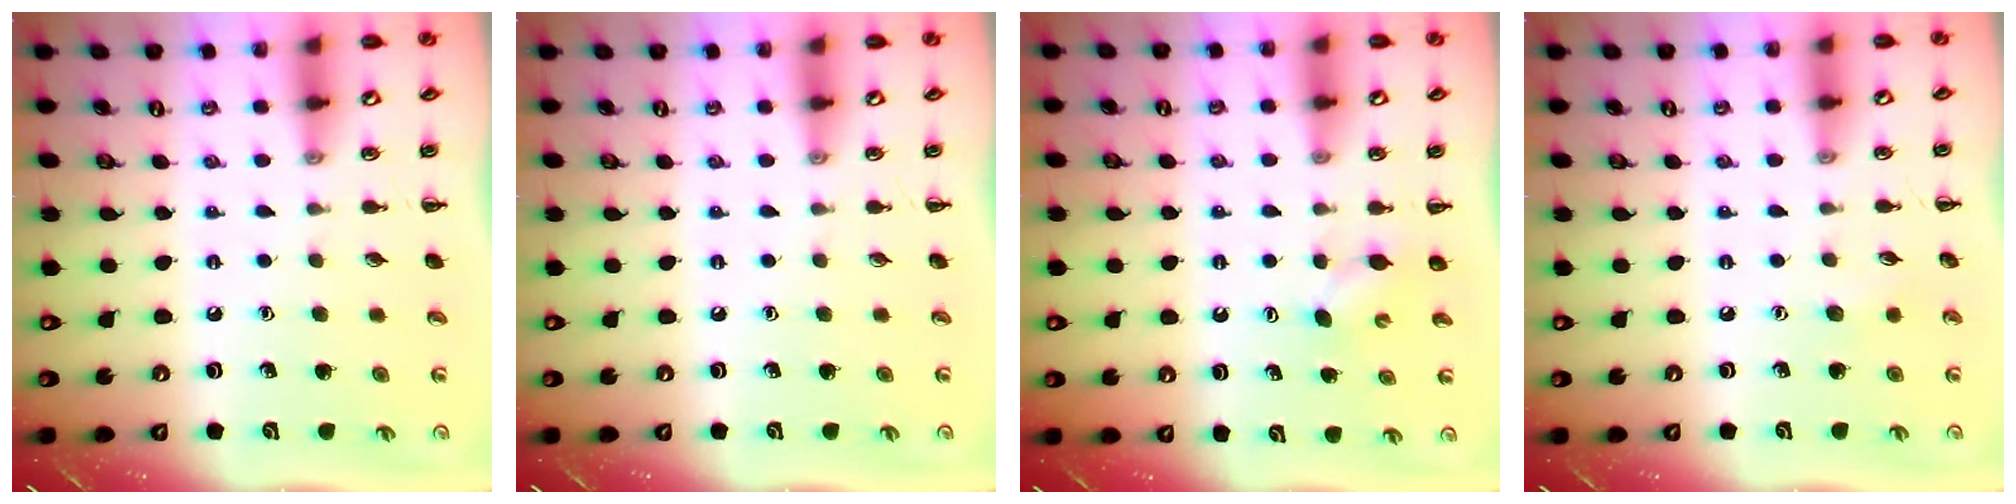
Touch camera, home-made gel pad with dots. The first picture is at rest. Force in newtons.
{"total": 0.0}
{"total": 3.3, "press": 3.2, "slide": 0.7}
{"total": 3.1, "press": 3.0, "slide": 0.6}